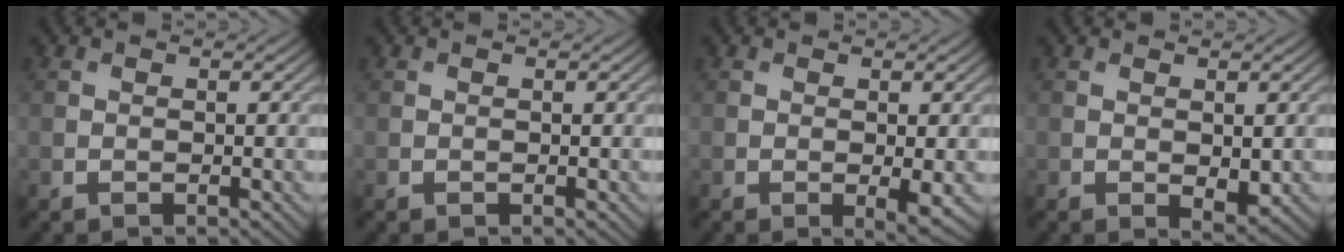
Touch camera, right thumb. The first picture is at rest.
{"total": 0.0}
{"total": 1.7, "force": [-0.2, 0.3, 1.7], "torque": [-0.030, -0.010, -0.002]}
{"total": 2.0, "force": [0.0, 1.0, 1.8], "torque": [-0.026, -0.009, 0.006]}